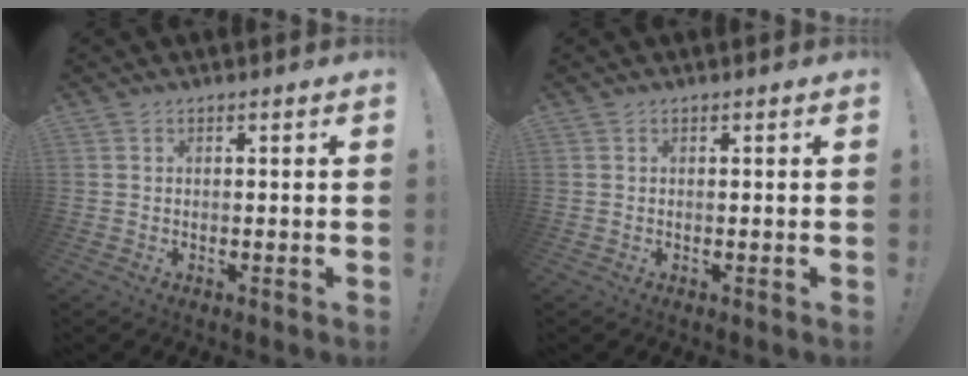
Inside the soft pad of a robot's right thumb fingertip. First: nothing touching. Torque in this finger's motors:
{"motor_torque": [0.00, 0.00, 0.00, 0.00, 0.00]}